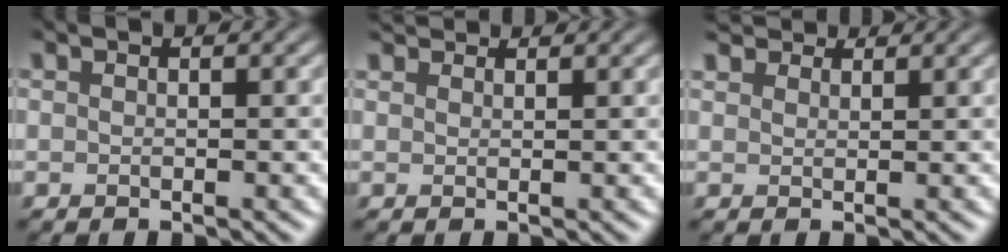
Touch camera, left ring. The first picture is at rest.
{"total": 2.7, "force": [2.6, 0.6, 0.7], "torque": [-0.017, 0.001, 0.039]}
{"total": 2.9, "force": [2.6, 1.0, 0.6], "torque": [-0.024, 0.003, 0.045]}